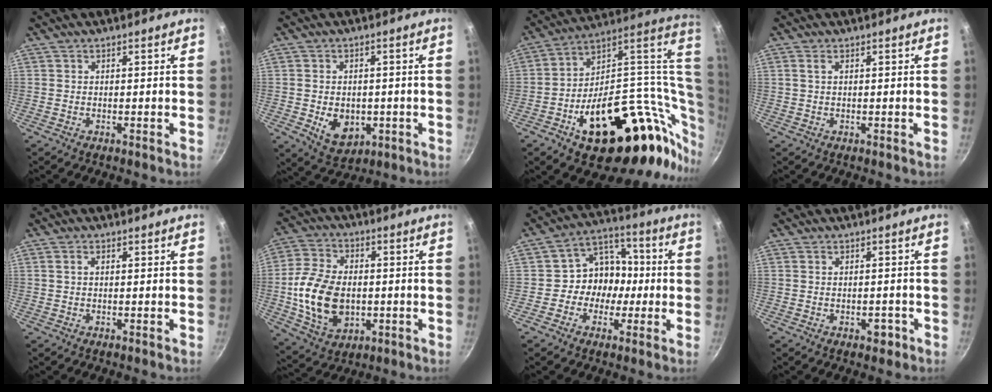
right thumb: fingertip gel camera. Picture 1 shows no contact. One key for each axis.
{"total": 8.0, "fx": -1.7, "fy": 5.9, "fz": 5.2, "tx": -0.056, "ty": -0.003, "tz": -0.010}
{"total": 33.8, "fx": 4.5, "fy": 18.6, "fz": 27.9, "tx": -0.371, "ty": -0.002, "tz": 0.093}
{"total": 1.1, "fx": 0.4, "fy": 0.4, "fz": 0.9, "tx": -0.018, "ty": 0.002, "tz": 0.007}
{"total": 1.3, "fx": 0.3, "fy": 0.7, "fz": 1.0, "tx": -0.018, "ty": 0.005, "tz": 0.004}
{"total": 16.0, "fx": -1.6, "fy": 10.9, "fz": 11.6, "tx": -0.209, "ty": 0.008, "tz": -0.021}
{"total": 10.4, "fx": -1.4, "fy": 8.9, "fz": 5.2, "tx": -0.029, "ty": 0.037, "tz": -0.039}
{"total": 2.4, "fx": -1.2, "fy": 1.4, "fz": 1.6, "tx": -0.011, "ty": 0.013, "tz": -0.011}